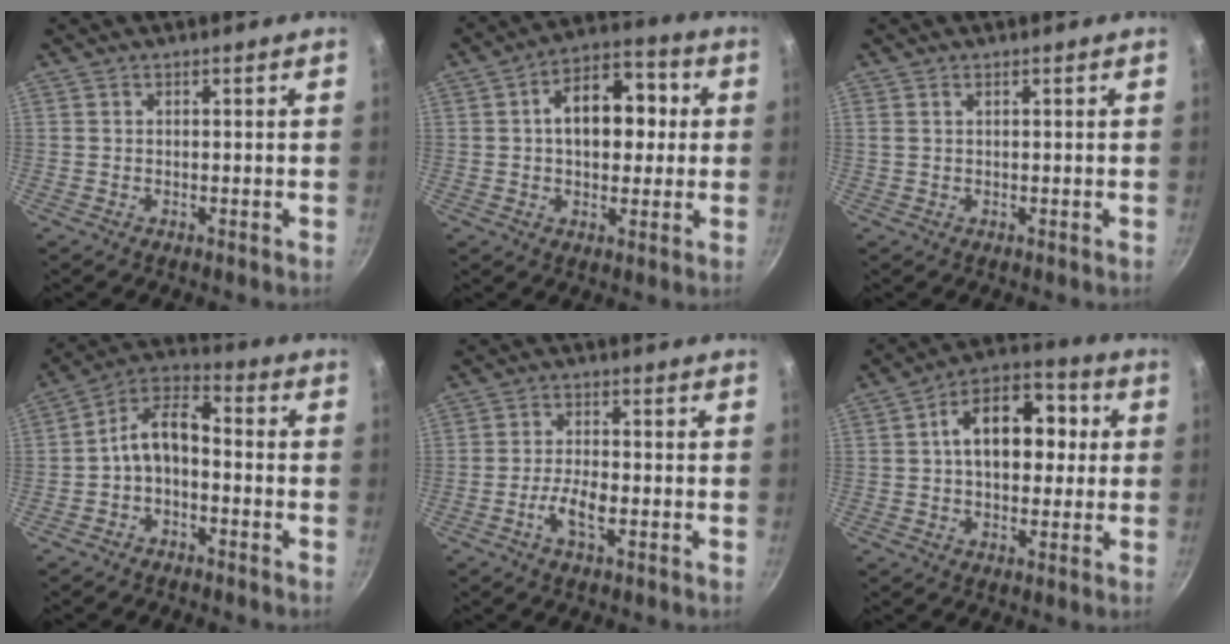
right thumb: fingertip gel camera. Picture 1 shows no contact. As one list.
[{"total": 13.4, "force": [1.5, 8.7, 10.0], "torque": [-0.106, 0.026, 0.009]}, {"total": 0.7, "force": [0.4, 0.3, 0.5], "torque": [-0.011, 0.002, 0.008]}, {"total": 8.9, "force": [-2.3, 5.2, 6.9], "torque": [-0.118, 0.055, -0.052]}, {"total": 5.0, "force": [-1.9, 1.8, 4.2], "torque": [-0.083, 0.014, -0.040]}, {"total": 15.0, "force": [2.0, 9.7, 11.2], "torque": [-0.124, 0.030, 0.013]}]